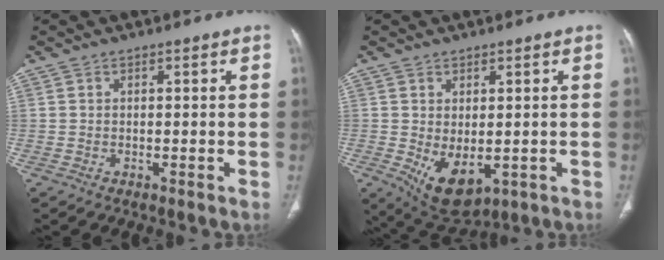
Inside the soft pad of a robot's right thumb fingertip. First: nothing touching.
{"total": 8.4, "force": [-1.6, 4.7, 6.7], "torque": [-0.099, -0.009, 0.000]}